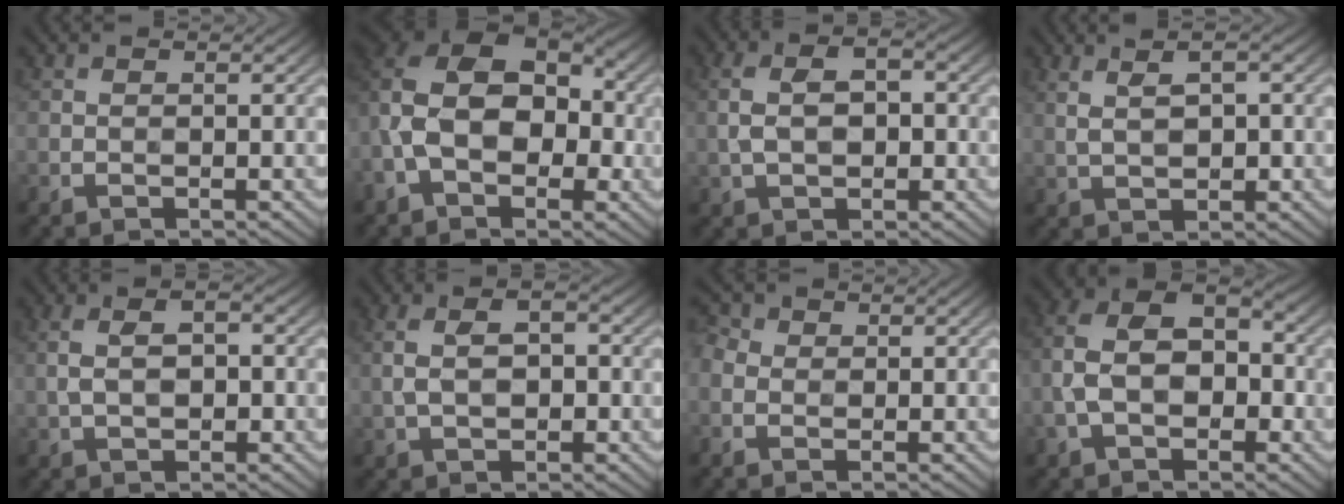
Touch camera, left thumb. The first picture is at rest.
{"total": 11.6, "force": [-1.5, 8.0, 8.3], "torque": [-0.144, 0.007, -0.037]}
{"total": 4.9, "force": [-0.2, 2.8, 4.0], "torque": [-0.086, 0.002, -0.005]}
{"total": 4.7, "force": [1.6, 2.0, 3.9], "torque": [-0.070, 0.004, 0.030]}
{"total": 4.0, "force": [0.1, 2.1, 3.4], "torque": [-0.081, 0.001, 0.005]}
{"total": 4.4, "force": [0.0, 2.4, 3.7], "torque": [-0.084, 0.003, 0.002]}
{"total": 2.7, "force": [0.0, 2.5, 1.2], "torque": [-0.037, 0.007, -0.006]}
{"total": 8.5, "force": [-1.7, 5.7, 6.1], "torque": [-0.128, 0.005, -0.038]}